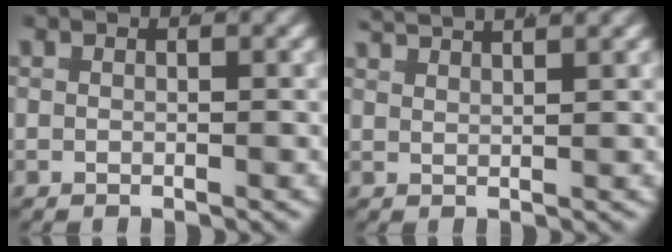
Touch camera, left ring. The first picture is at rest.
{"total": 3.0, "force": [2.9, 0.2, 0.8], "torque": [-0.015, 0.007, 0.049]}